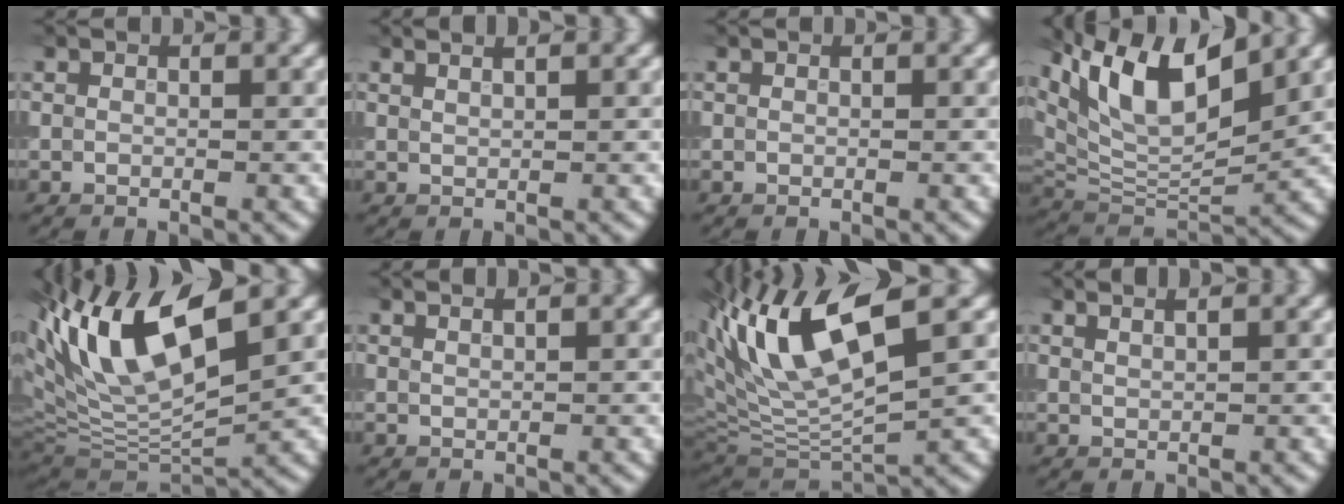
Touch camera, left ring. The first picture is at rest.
{"total": 1.5, "force": [1.2, 0.5, 0.9], "torque": [0.003, 0.001, 0.002]}
{"total": 0.0}
{"total": 10.2, "force": [5.5, 3.7, 7.7], "torque": [-0.144, 0.003, 0.104]}
{"total": 12.6, "force": [4.7, 4.3, 10.8], "torque": [-0.210, 0.014, 0.085]}
{"total": 0.9, "force": [0.7, 0.2, 0.5], "torque": [0.001, -0.002, 0.004]}
{"total": 10.5, "force": [4.1, 3.3, 9.1], "torque": [-0.184, 0.010, 0.080]}
{"total": 1.8, "force": [1.4, 0.6, 1.0], "torque": [0.004, 0.004, 0.001]}